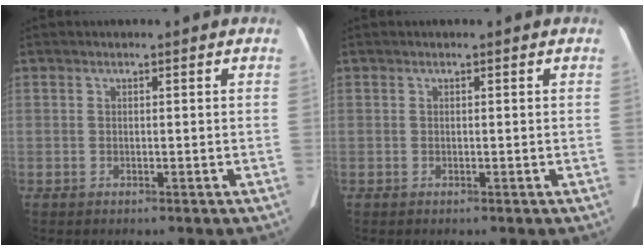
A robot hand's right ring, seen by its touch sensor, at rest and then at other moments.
{"total": 0.0}